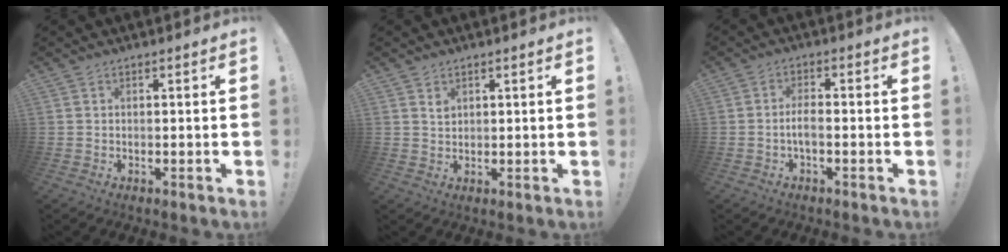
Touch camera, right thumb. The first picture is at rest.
{"total": 2.2, "force": [1.5, 1.5, 0.8], "torque": [-0.009, -0.005, 0.027]}
{"total": 3.8, "force": [-1.3, 1.1, 3.4], "torque": [-0.078, -0.005, -0.029]}